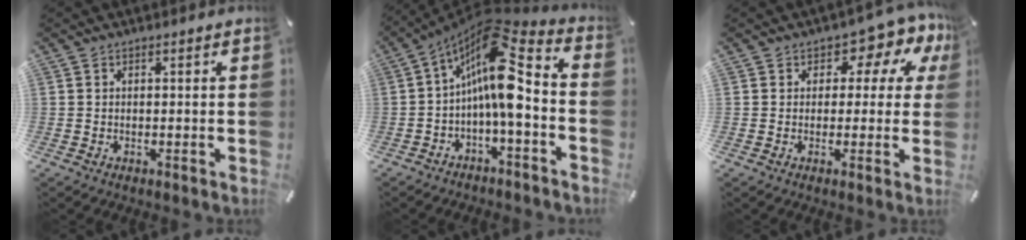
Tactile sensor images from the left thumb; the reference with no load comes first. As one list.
[{"total": 14.6, "force": [0.9, 5.0, 13.7], "torque": [-0.258, -0.020, 0.007]}, {"total": 8.3, "force": [3.6, 5.1, 5.4], "torque": [-0.068, -0.023, 0.058]}]